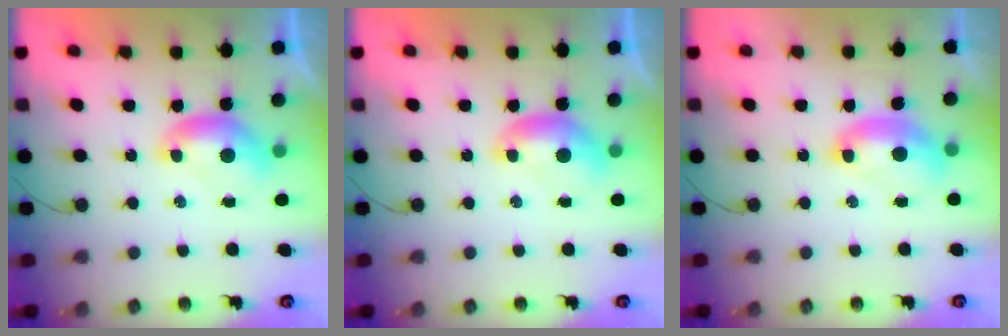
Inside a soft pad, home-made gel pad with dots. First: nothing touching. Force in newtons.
{"total": 0.0}
{"total": 2.9, "press": 2.9, "slide": 0.6}